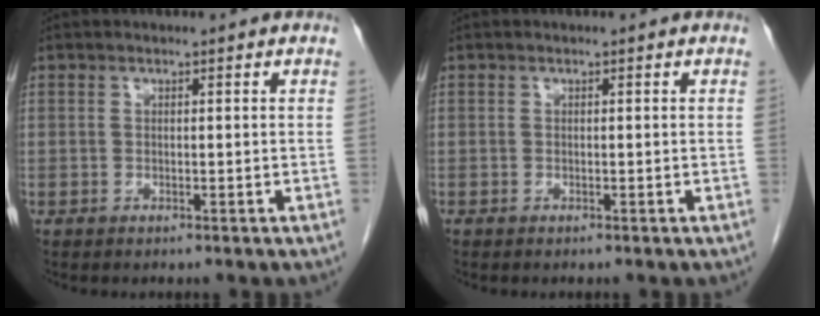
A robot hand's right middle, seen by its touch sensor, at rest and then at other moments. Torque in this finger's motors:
{"motor_torque": [0.03, -0.40, 0.03, 0.05]}